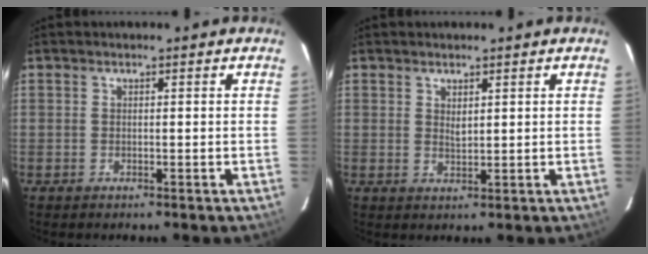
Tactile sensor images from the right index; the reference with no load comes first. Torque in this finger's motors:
{"motor_torque": [-0.40, 0.24, -0.10, -0.01]}